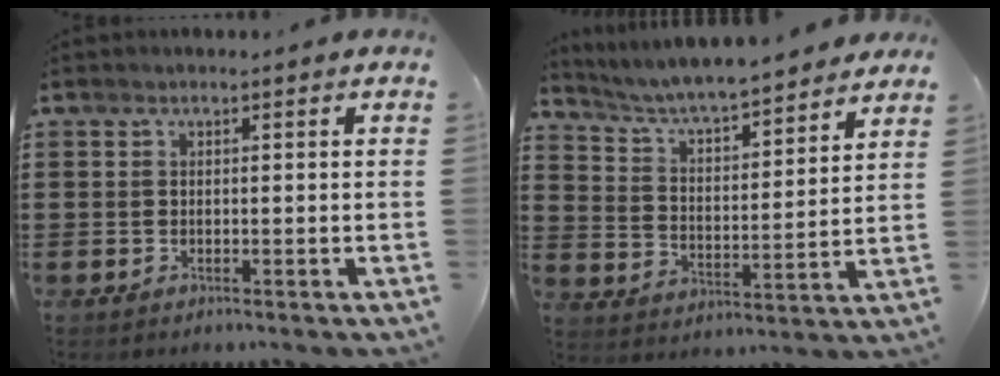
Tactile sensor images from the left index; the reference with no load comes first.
{"total": 5.2, "force": [5.0, 0.3, 1.6], "torque": [-0.054, -0.037, 0.081]}